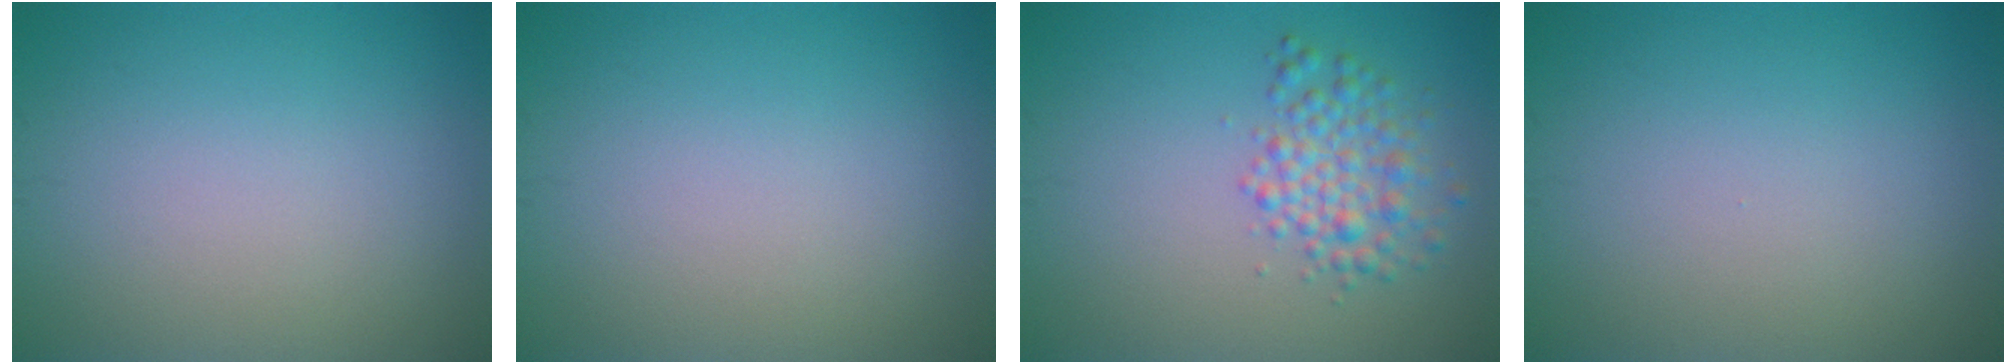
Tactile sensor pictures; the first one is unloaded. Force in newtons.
{"total": 0.0}
{"total": 3.2, "press": 3.2, "slide": 0.0}
{"total": 0.0}